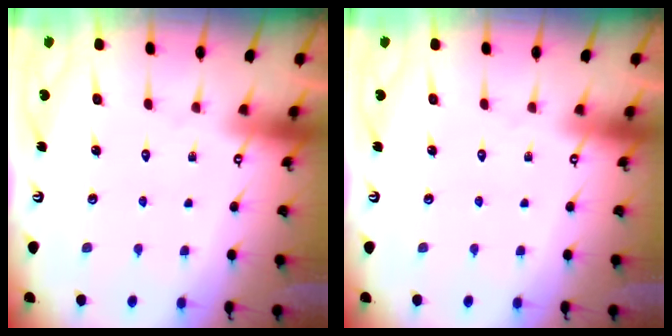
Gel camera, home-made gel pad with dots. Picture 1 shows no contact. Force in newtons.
{"total": 0.0}